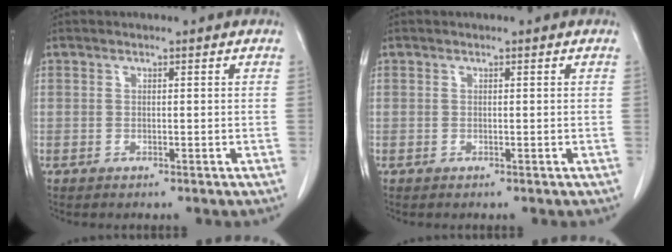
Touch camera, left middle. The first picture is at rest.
{"total": 0.0}